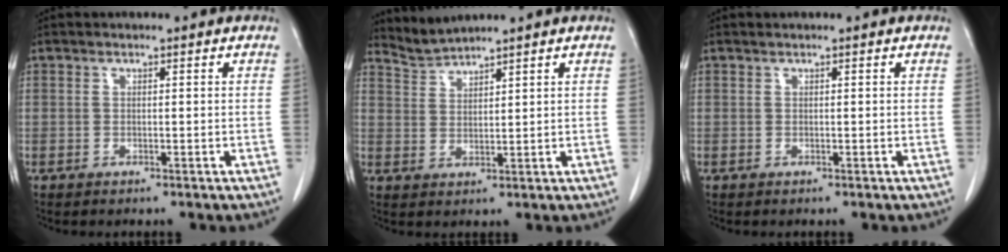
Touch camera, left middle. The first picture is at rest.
{"total": 3.3, "force": [3.0, -0.9, -0.8], "torque": [0.007, -0.004, 0.071]}
{"total": 0.0}